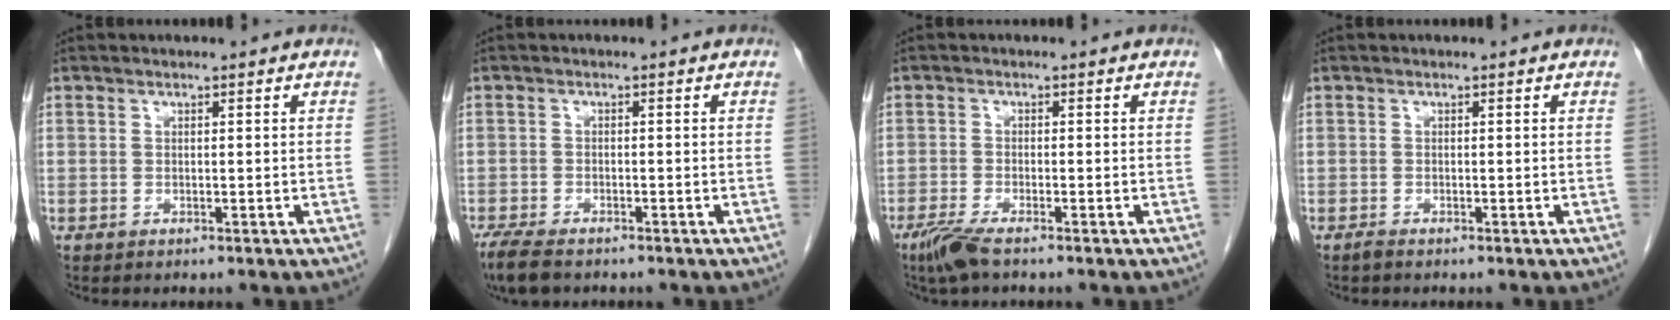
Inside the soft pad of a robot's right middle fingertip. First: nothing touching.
{"total": 5.8, "force": [-4.6, 1.9, 3.0], "torque": [-0.059, -0.013, -0.076]}
{"total": 3.8, "force": [-2.8, 0.4, 2.6], "torque": [-0.058, -0.010, -0.058]}
{"total": 0.6, "force": [-0.5, 0.0, 0.2], "torque": [-0.010, -0.002, -0.011]}